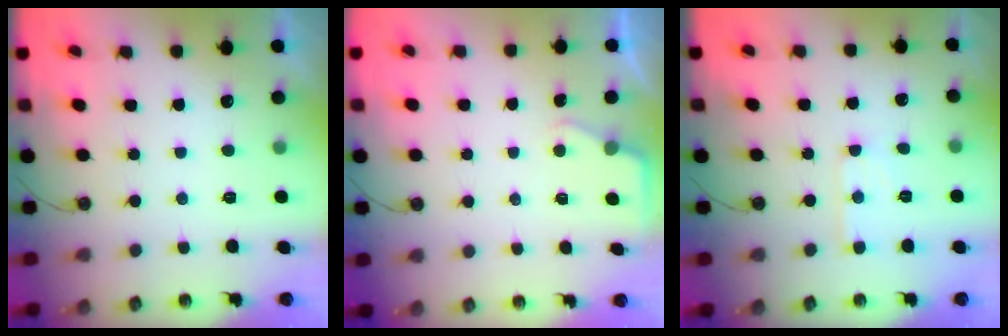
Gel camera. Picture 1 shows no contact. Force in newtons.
{"total": 2.4, "press": 2.4, "slide": 0.3}
{"total": 5.6, "press": 5.6, "slide": 0.4}